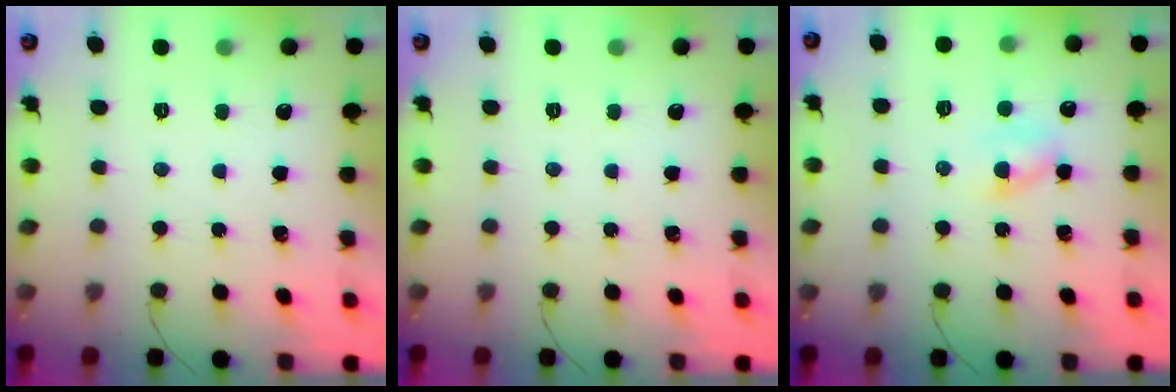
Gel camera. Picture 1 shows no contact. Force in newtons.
{"total": 0.0}
{"total": 2.8, "press": 2.5, "slide": 1.3}